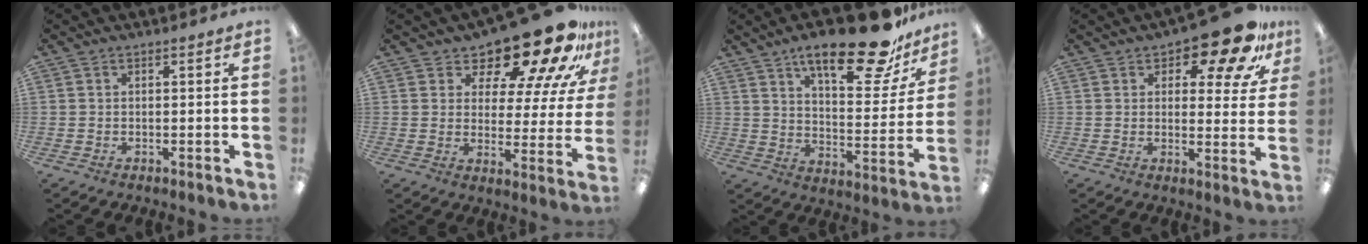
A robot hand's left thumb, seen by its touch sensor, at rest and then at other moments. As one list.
[{"total": 19.3, "force": [15.3, 6.2, 10.0], "torque": [-0.147, -0.113, 0.250]}, {"total": 21.6, "force": [15.4, 7.0, 13.4], "torque": [-0.199, -0.094, 0.251]}, {"total": 12.8, "force": [8.8, 5.3, 7.5], "torque": [-0.091, -0.053, 0.148]}]